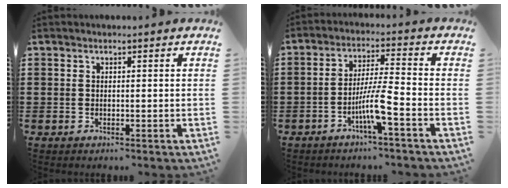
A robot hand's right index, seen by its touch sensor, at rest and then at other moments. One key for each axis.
{"total": 6.6, "fx": -3.2, "fy": 0.1, "fz": 5.7, "tx": -0.110, "ty": -0.006, "tz": -0.062}